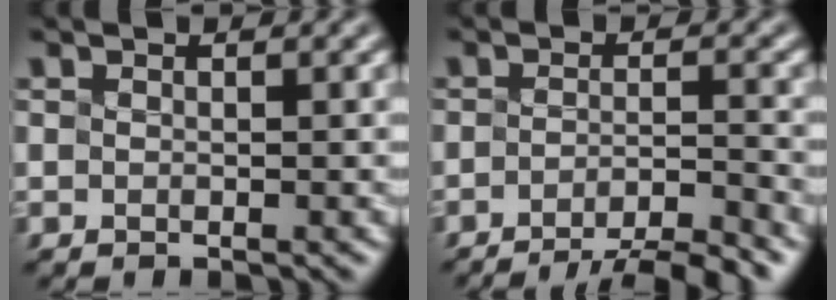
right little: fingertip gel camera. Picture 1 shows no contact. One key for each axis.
{"total": 5.6, "fx": -4.2, "fy": 1.0, "fz": 3.6, "tx": -0.052, "ty": 0.001, "tz": -0.067}